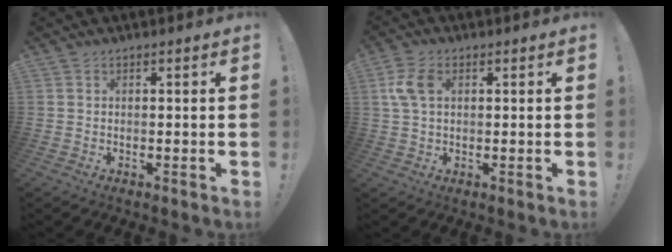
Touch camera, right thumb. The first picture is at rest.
{"total": 7.4, "force": [1.7, 4.5, 5.6], "torque": [-0.116, 0.002, 0.031]}